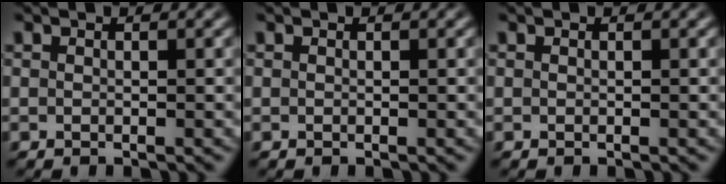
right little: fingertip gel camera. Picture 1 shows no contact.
{"total": 0.0}
{"total": 0.0}